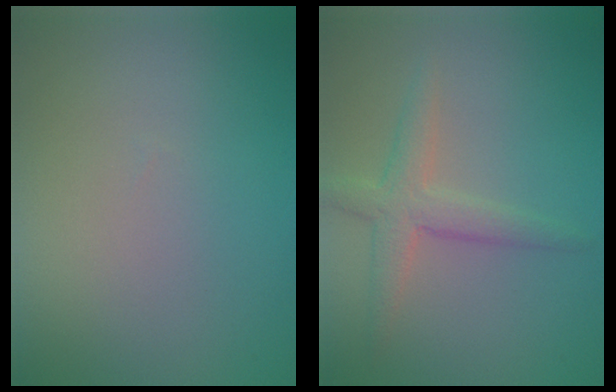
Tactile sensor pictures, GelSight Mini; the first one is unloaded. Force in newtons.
{"total": 2.9, "press": 2.9, "slide": 0.2}